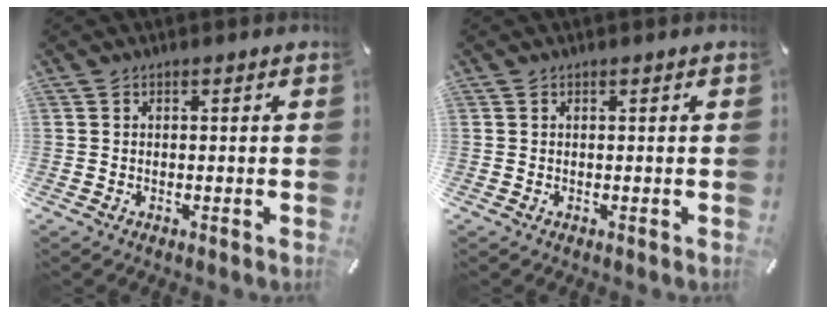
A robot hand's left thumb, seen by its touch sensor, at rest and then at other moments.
{"total": 0.0}